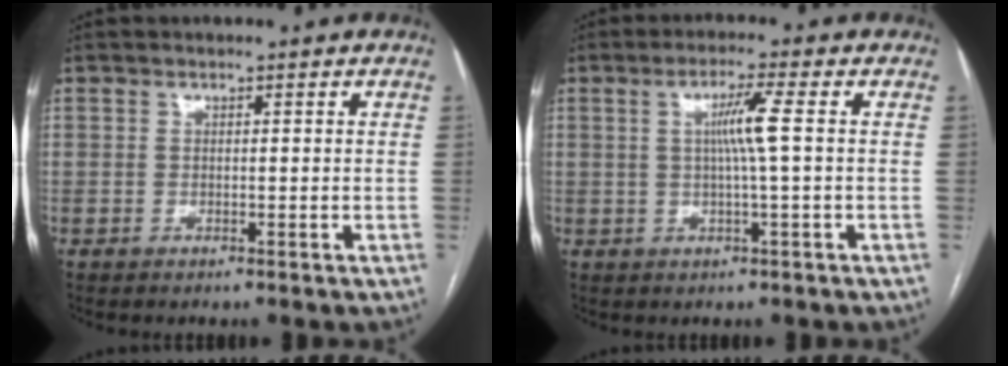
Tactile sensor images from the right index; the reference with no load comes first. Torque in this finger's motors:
{"motor_torque": [0.74, 0.20, 0.25, 0.10]}